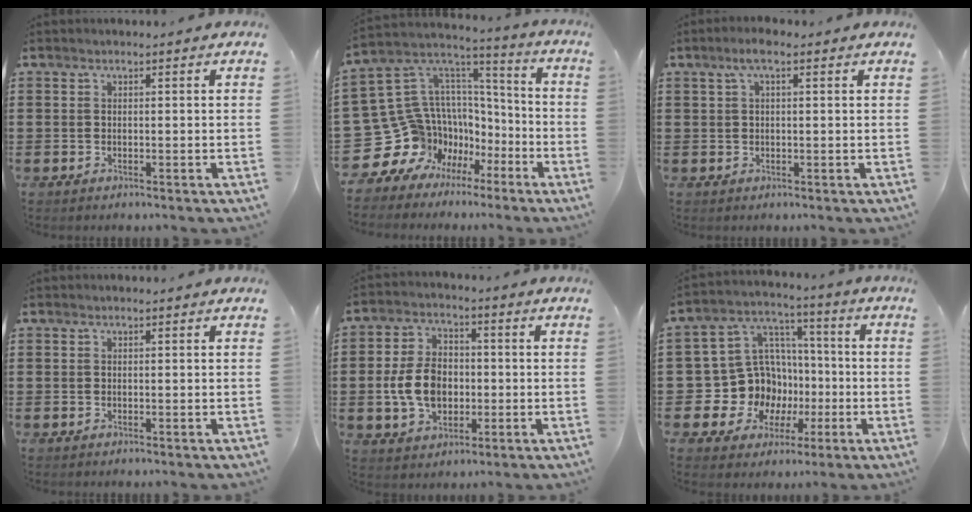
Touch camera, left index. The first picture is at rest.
{"total": 13.1, "force": [-4.7, 11.9, 2.7], "torque": [-0.113, -0.025, -0.045]}
{"total": 2.4, "force": [0.9, 0.5, 2.1], "torque": [-0.043, 0.004, 0.016]}
{"total": 0.0}
{"total": 8.3, "force": [-1.1, 5.9, 5.6], "torque": [-0.128, 0.005, -0.027]}
{"total": 11.8, "force": [-1.8, 11.3, 3.1], "torque": [-0.107, -0.005, -0.017]}